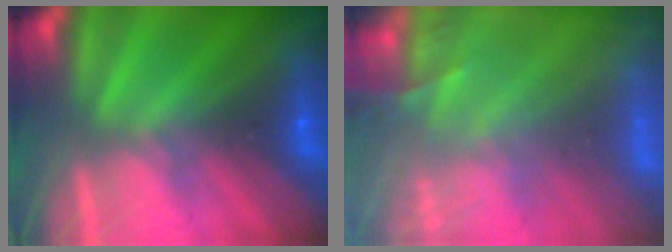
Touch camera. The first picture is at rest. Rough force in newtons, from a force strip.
{"total": 7.3}